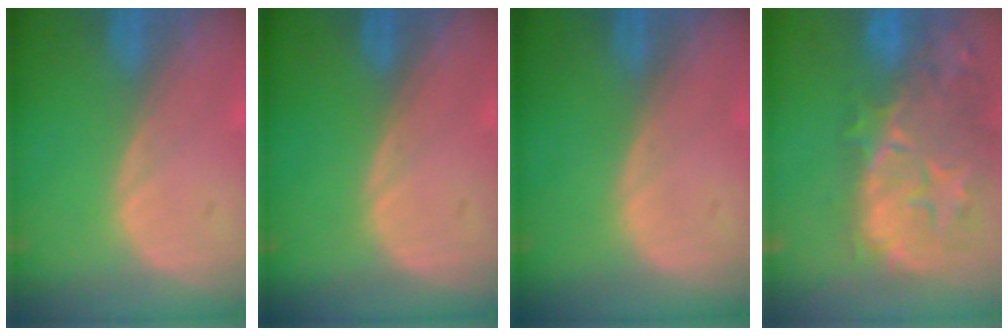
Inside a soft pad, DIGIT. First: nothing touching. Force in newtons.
{"total": 0.0}
{"total": 0.0}
{"total": 14.3, "press": 11.9, "slide": 8.0}